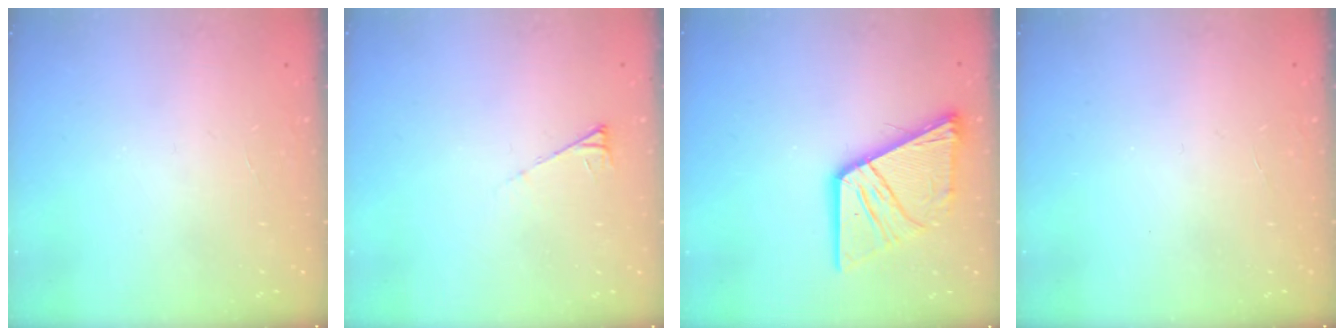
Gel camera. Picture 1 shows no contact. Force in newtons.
{"total": 3.5, "press": 3.5, "slide": 0.6}
{"total": 16.9, "press": 16.8, "slide": 2.0}
{"total": 0.0}